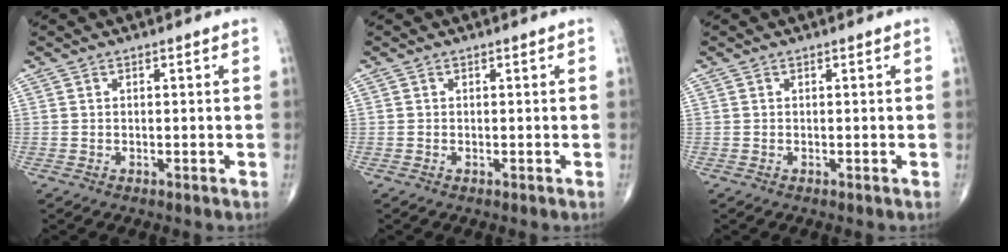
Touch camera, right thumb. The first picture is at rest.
{"total": 0.0}
{"total": 0.0}